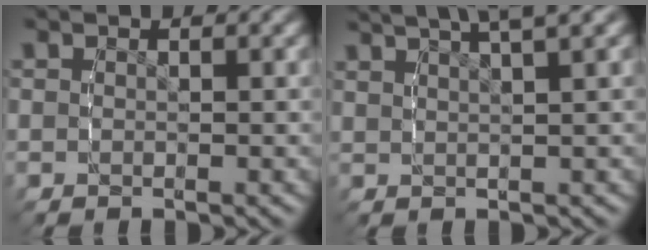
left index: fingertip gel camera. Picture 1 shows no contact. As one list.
[{"total": 6.8, "force": [5.1, 2.4, 3.9], "torque": [-0.053, 0.025, 0.071]}]